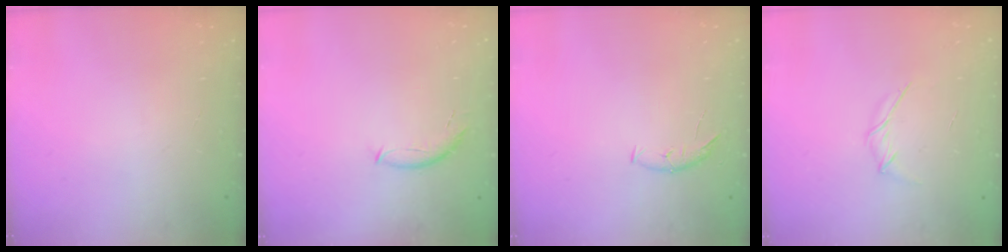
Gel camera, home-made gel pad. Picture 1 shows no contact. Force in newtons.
{"total": 7.4, "press": 7.4, "slide": 1.0}
{"total": 5.6, "press": 5.6, "slide": 0.6}
{"total": 3.8, "press": 3.7, "slide": 1.0}